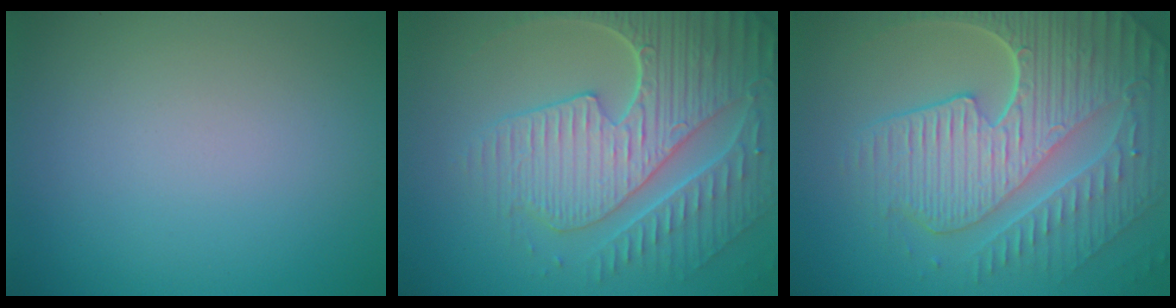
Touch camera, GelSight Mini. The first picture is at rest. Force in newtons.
{"total": 8.4, "press": 6.1, "slide": 5.8}
{"total": 9.9, "press": 6.5, "slide": 7.4}